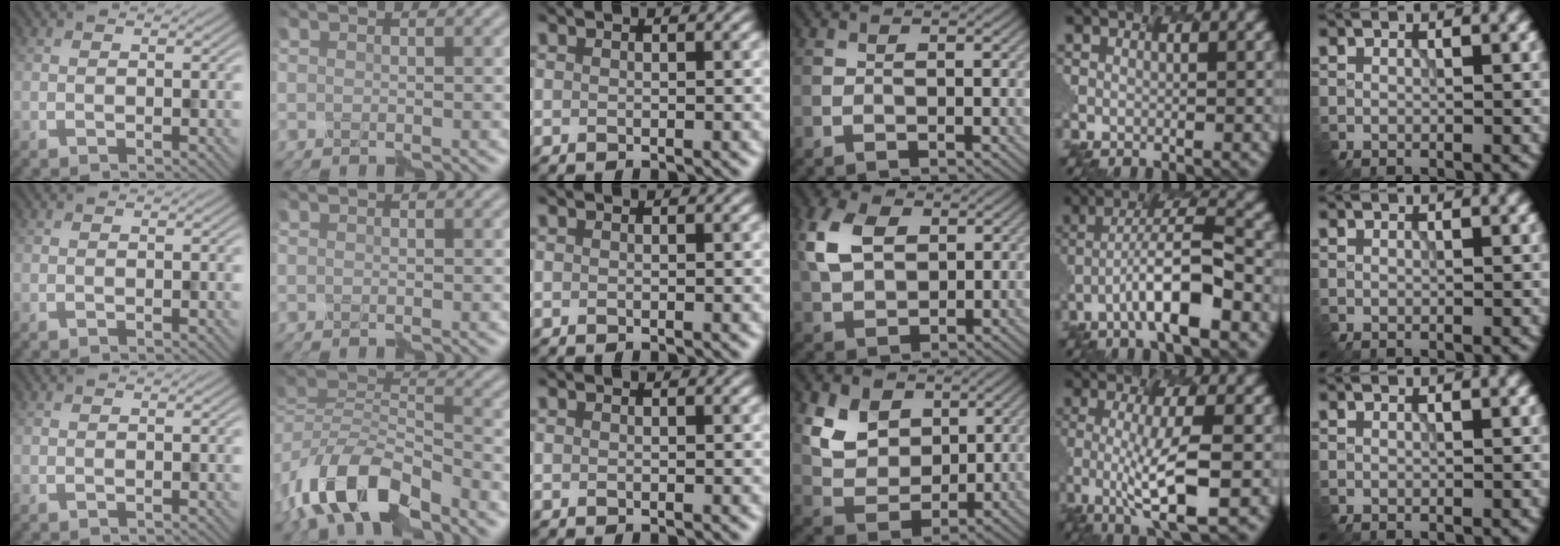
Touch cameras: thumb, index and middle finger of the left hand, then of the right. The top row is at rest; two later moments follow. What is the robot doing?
{"motion": "disassemble", "object": "puzzle pieces"}